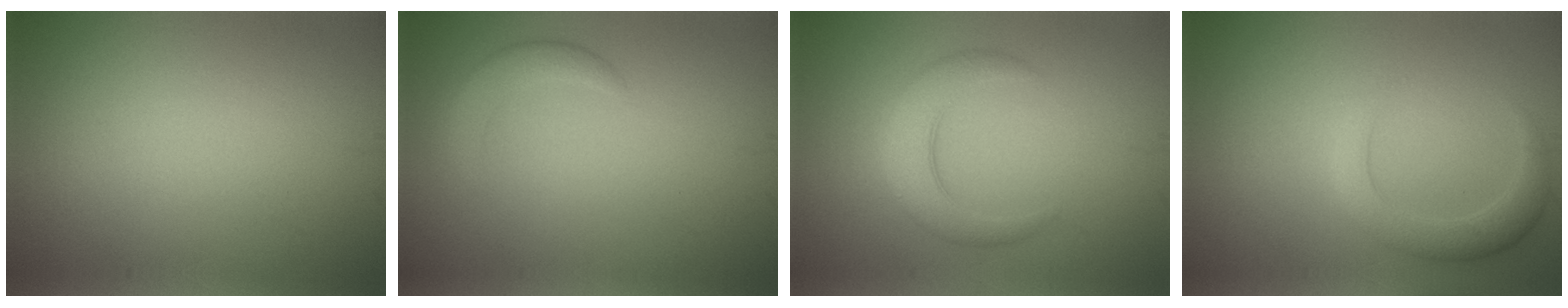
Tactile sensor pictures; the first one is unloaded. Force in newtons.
{"total": 2.1, "press": 2.1, "slide": 0.2}
{"total": 3.9, "press": 3.9, "slide": 0.2}
{"total": 2.9, "press": 2.9, "slide": 0.1}